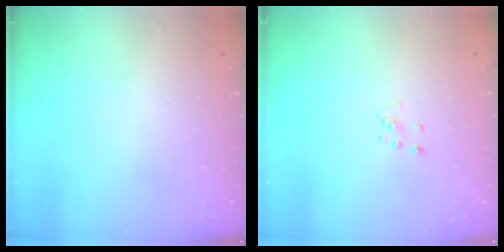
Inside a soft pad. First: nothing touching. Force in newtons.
{"total": 3.1, "press": 3.1, "slide": 0.3}